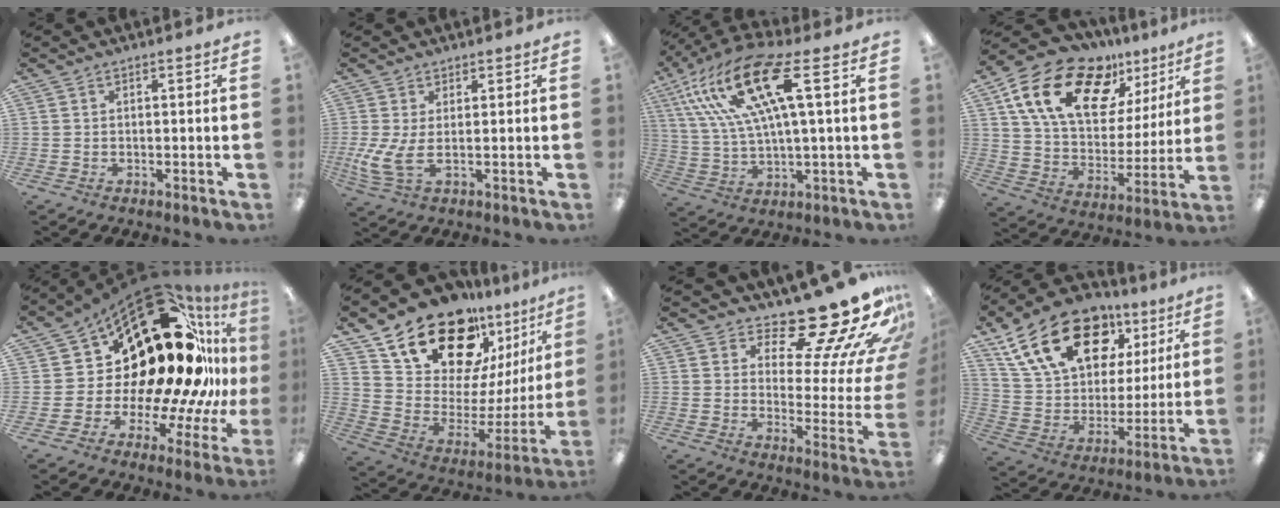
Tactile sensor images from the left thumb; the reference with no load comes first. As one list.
[{"total": 6.5, "force": [0.3, 2.3, 6.1], "torque": [-0.139, -0.022, 0.009]}, {"total": 18.4, "force": [8.0, 5.0, 15.9], "torque": [-0.341, -0.021, 0.126]}, {"total": 20.8, "force": [12.1, 11.7, 12.2], "torque": [-0.217, -0.059, 0.219]}, {"total": 31.9, "force": [9.6, 17.0, 25.2], "torque": [-0.381, -0.118, 0.196]}, {"total": 22.1, "force": [17.0, 10.3, 9.6], "torque": [-0.161, -0.126, 0.309]}, {"total": 21.2, "force": [16.4, 5.4, 12.4], "torque": [-0.157, -0.138, 0.258]}, {"total": 22.1, "force": [11.5, 13.8, 12.9], "torque": [-0.215, -0.041, 0.210]}]